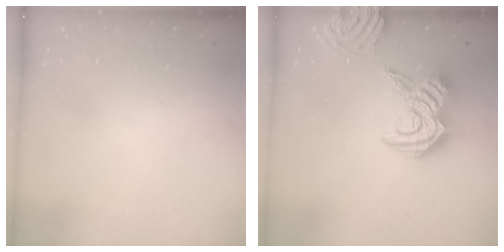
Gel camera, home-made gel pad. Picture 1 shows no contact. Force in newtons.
{"total": 17.5, "press": 17.4, "slide": 1.6}